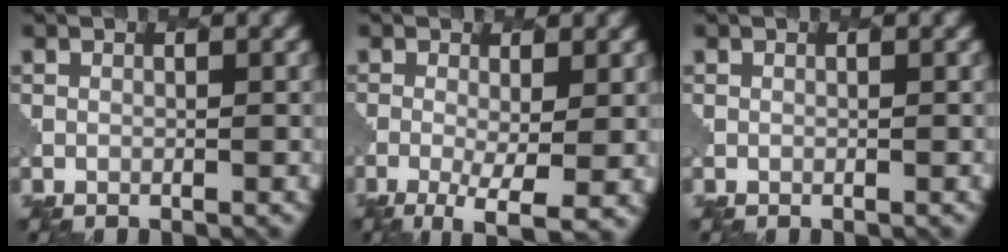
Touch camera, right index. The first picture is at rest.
{"total": 5.4, "force": [-1.5, 1.5, 4.9], "torque": [-0.092, -0.009, -0.024]}
{"total": 0.0}